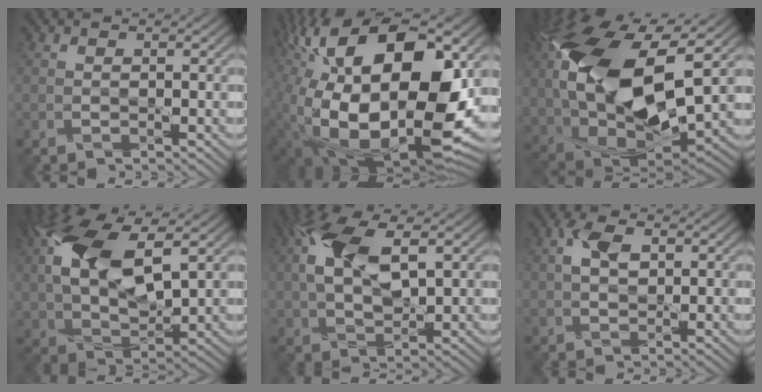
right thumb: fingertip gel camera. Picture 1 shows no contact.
{"total": 20.5, "force": [1.9, 11.4, 17.0], "torque": [-0.346, -0.004, 0.045]}
{"total": 19.6, "force": [3.5, 10.9, 15.9], "torque": [-0.366, -0.009, 0.071]}
{"total": 12.7, "force": [3.9, 6.7, 10.1], "torque": [-0.235, 0.017, 0.076]}
{"total": 9.8, "force": [2.7, 5.2, 7.9], "torque": [-0.188, 0.016, 0.050]}
{"total": 3.8, "force": [1.0, 2.5, 2.7], "torque": [-0.066, 0.008, 0.017]}